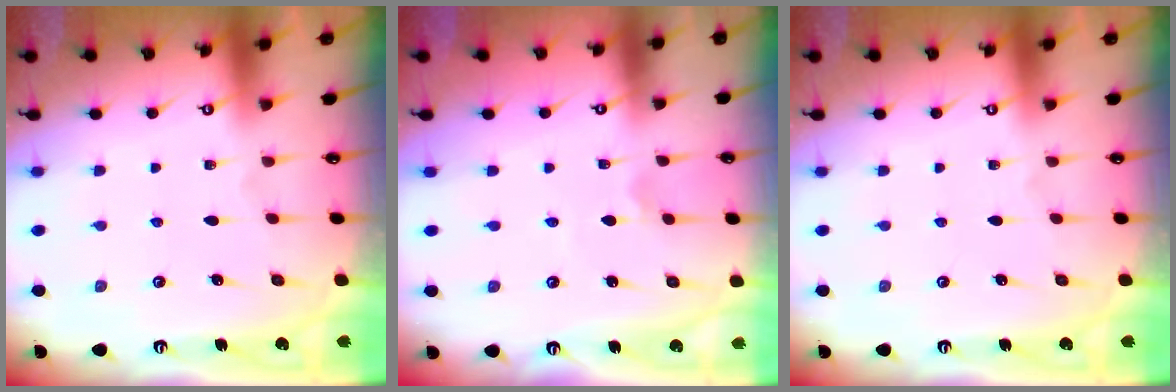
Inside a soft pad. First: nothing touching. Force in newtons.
{"total": 1.6, "press": 1.6, "slide": 0.3}
{"total": 0.0}